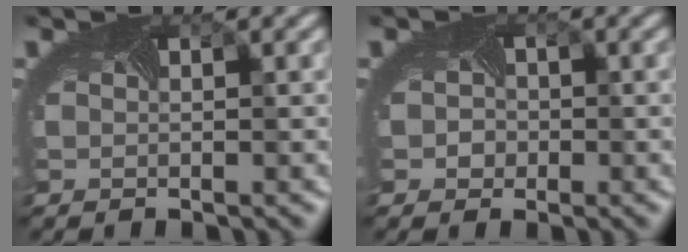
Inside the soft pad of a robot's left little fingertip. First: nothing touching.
{"total": 1.9, "force": [-0.1, 1.8, 0.5], "torque": [0.004, 0.007, -0.012]}